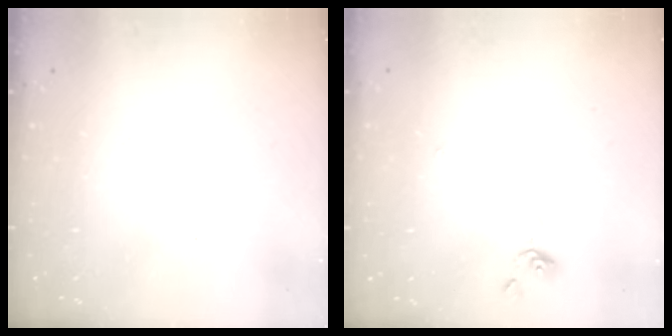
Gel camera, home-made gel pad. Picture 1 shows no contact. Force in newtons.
{"total": 0.0}